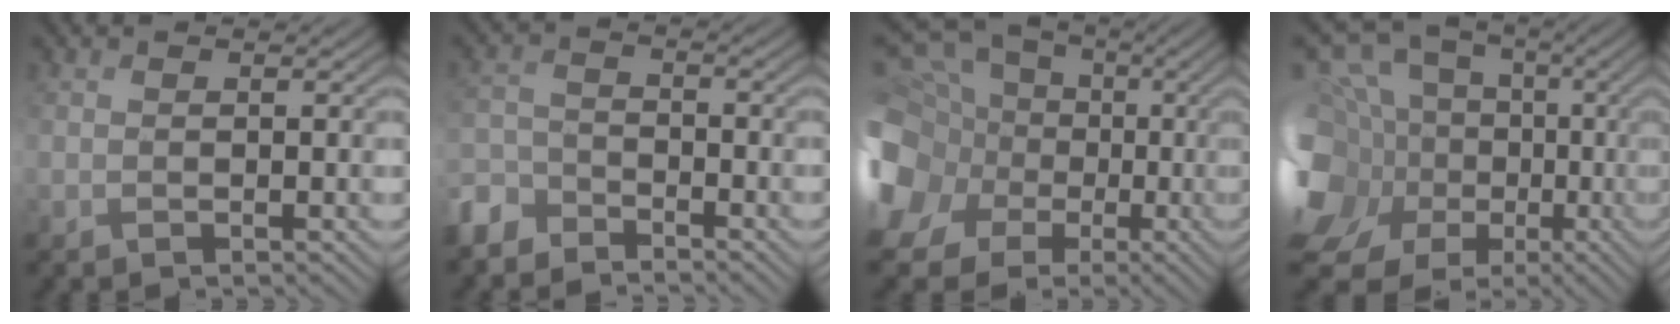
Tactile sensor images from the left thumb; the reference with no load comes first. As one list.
[{"total": 4.8, "force": [-4.2, 2.1, 1.1], "torque": [-0.030, -0.007, -0.103]}, {"total": 19.2, "force": [-0.3, 16.8, 9.2], "torque": [-0.264, 0.019, -0.039]}, {"total": 20.2, "force": [-4.7, 16.9, 10.0], "torque": [-0.248, 0.022, -0.091]}]